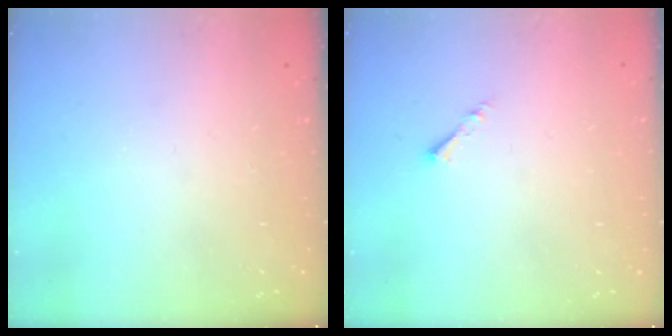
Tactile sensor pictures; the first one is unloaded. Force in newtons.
{"total": 1.1, "press": 1.0, "slide": 0.3}